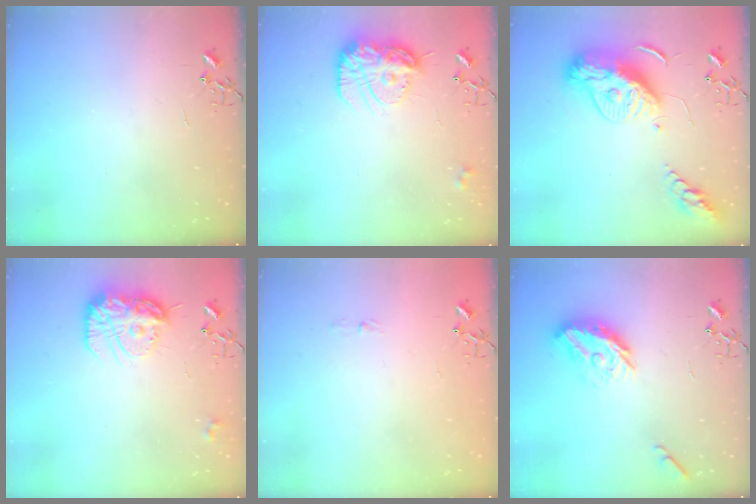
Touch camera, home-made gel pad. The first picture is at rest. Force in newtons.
{"total": 15.2, "press": 15.1, "slide": 1.4}
{"total": 15.4, "press": 15.3, "slide": 1.4}
{"total": 15.2, "press": 15.1, "slide": 1.4}
{"total": 2.9, "press": 2.9, "slide": 0.4}
{"total": 14.2, "press": 14.2, "slide": 0.7}